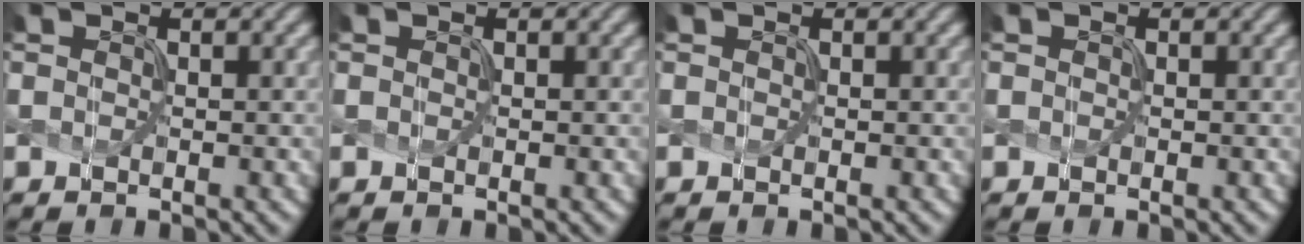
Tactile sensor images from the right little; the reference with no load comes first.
{"total": 0.0}
{"total": 0.5, "force": [-0.1, -0.2, -0.5], "torque": [0.006, 0.001, 0.005]}
{"total": 0.5, "force": [0.0, -0.2, -0.5], "torque": [0.005, 0.001, 0.005]}